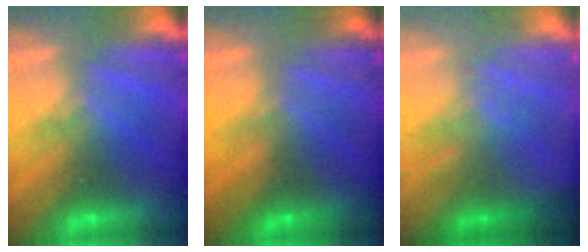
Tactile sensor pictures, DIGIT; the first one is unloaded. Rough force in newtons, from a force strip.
{"total": 3.7}
{"total": 2.6}